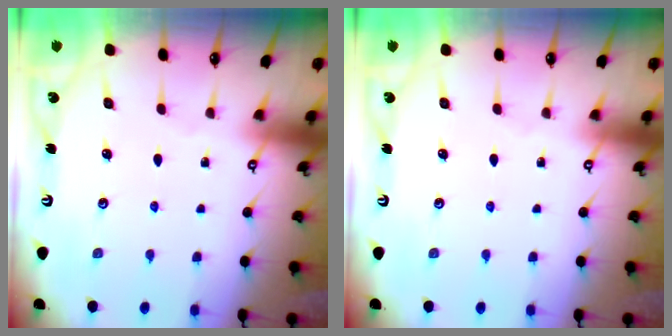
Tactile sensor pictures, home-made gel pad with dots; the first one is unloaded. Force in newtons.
{"total": 0.0}